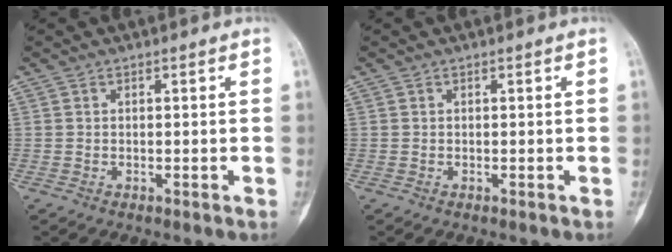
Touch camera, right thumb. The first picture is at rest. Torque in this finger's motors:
{"motor_torque": [0.41, 0.05, 0.30, -0.08, 0.11]}